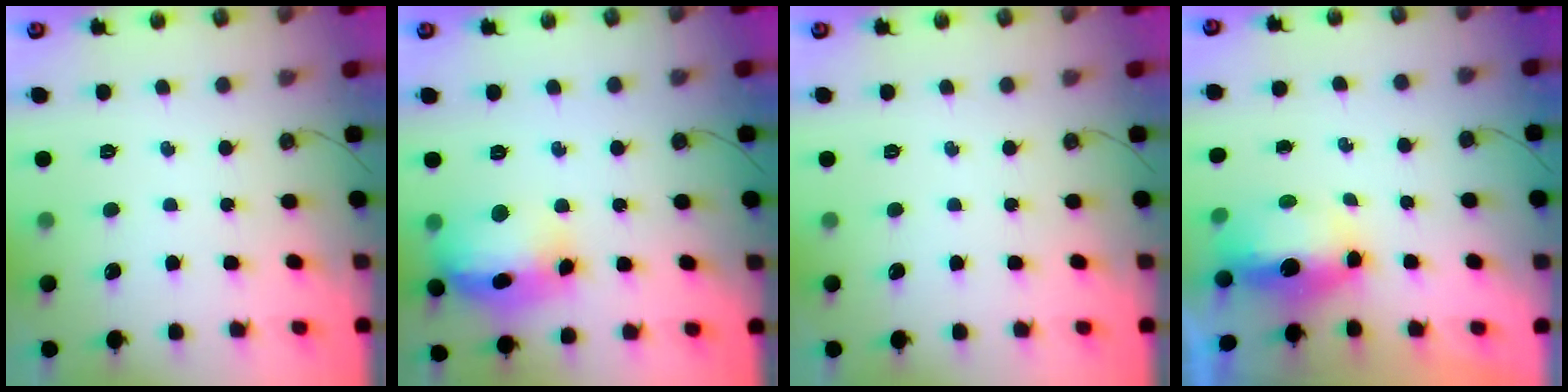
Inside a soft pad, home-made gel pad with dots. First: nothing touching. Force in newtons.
{"total": 17.4, "press": 17.3, "slide": 2.0}
{"total": 0.0}
{"total": 7.1, "press": 7.1, "slide": 0.7}